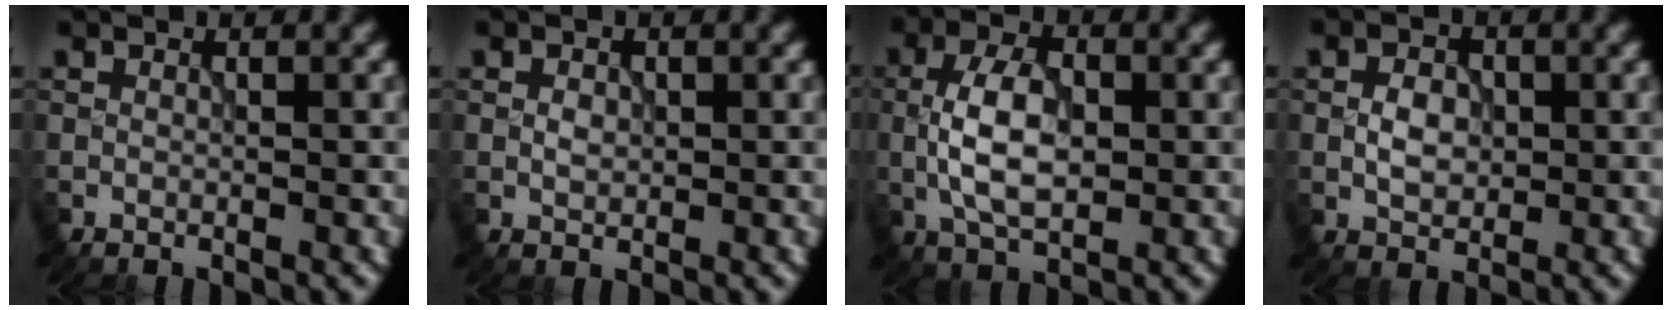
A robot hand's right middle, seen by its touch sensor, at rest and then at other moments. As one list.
[{"total": 1.0, "force": [0.0, 0.8, 0.7], "torque": [-0.013, -0.001, 0.000]}, {"total": 5.7, "force": [-0.4, 3.0, 4.8], "torque": [-0.099, 0.002, -0.011]}, {"total": 2.6, "force": [-0.2, 1.8, 1.8], "torque": [-0.033, 0.003, -0.005]}]